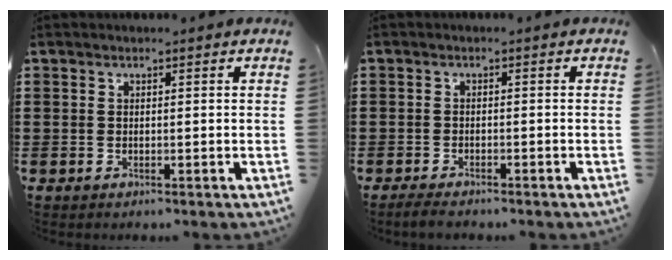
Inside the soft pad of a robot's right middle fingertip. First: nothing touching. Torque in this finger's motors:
{"motor_torque": [0.95, 0.02, -0.02, -0.02]}